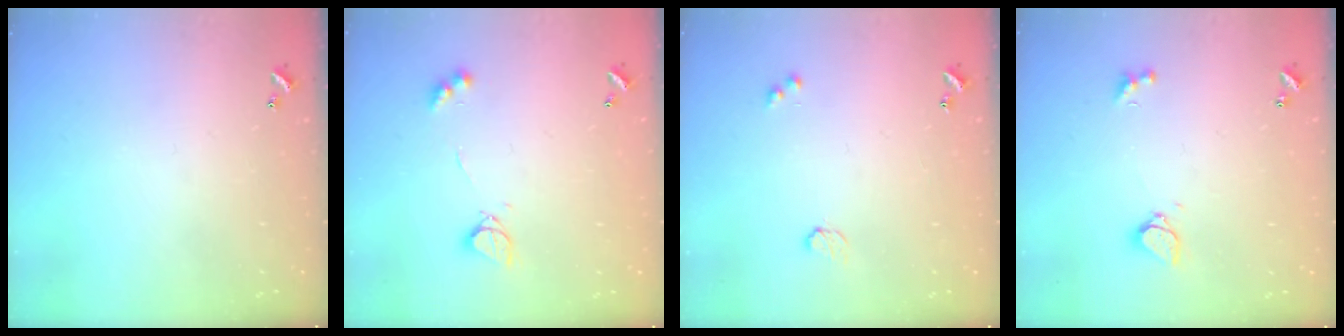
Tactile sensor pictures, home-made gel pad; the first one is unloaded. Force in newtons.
{"total": 3.3, "press": 3.3, "slide": 0.5}
{"total": 3.3, "press": 3.2, "slide": 0.5}
{"total": 3.1, "press": 3.0, "slide": 0.8}